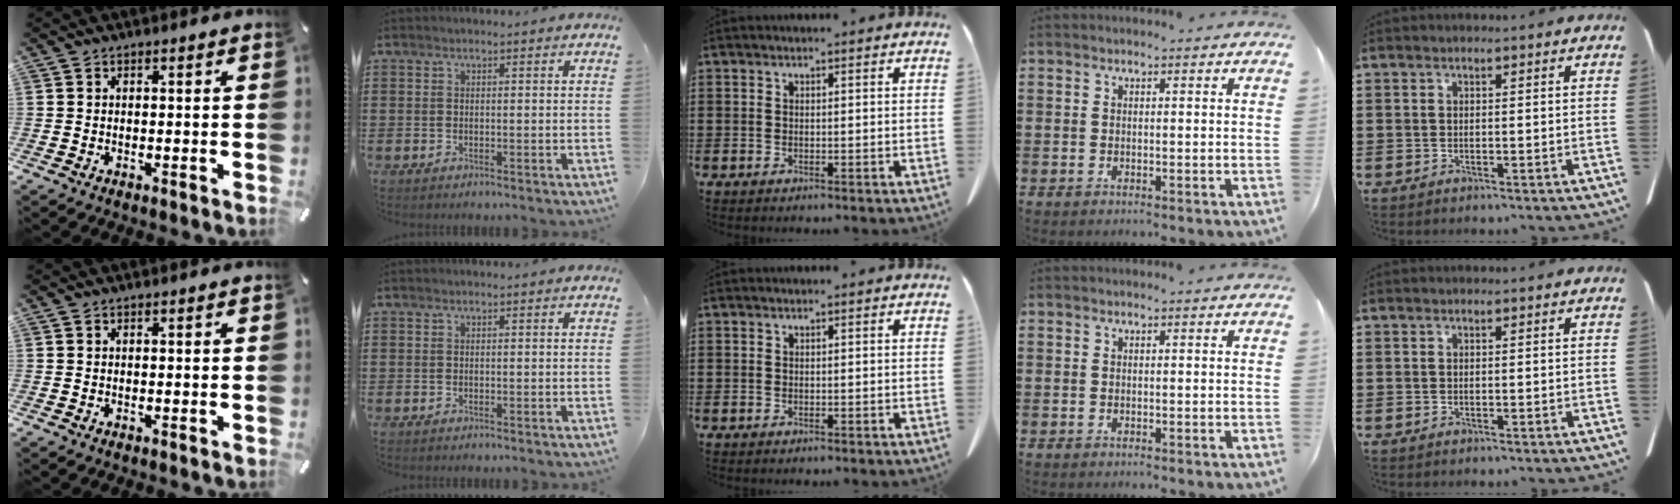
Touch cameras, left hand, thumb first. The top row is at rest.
{}